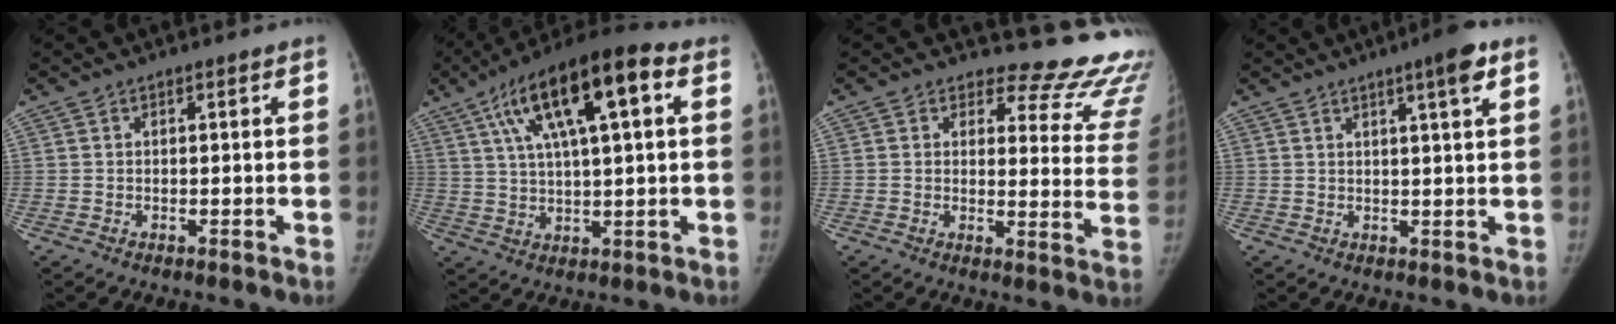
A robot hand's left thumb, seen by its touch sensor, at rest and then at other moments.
{"total": 18.3, "force": [6.6, 5.5, 16.1], "torque": [-0.273, 0.017, 0.106]}
{"total": 17.4, "force": [16.4, 5.6, 1.9], "torque": [0.034, -0.163, 0.155]}
{"total": 5.3, "force": [2.7, 0.3, 4.5], "torque": [-0.064, -0.008, 0.039]}